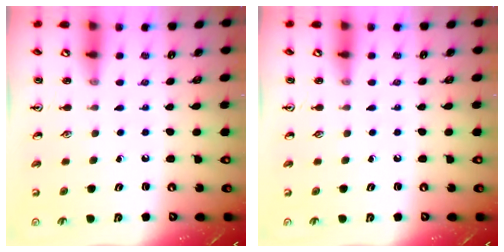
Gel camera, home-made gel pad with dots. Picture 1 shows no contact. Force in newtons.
{"total": 0.0}